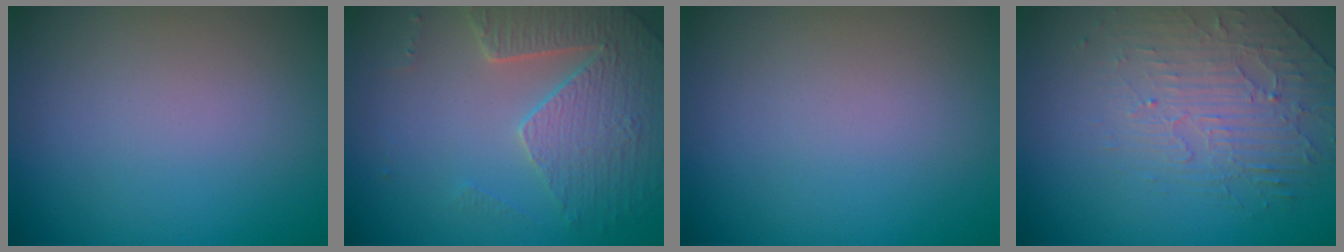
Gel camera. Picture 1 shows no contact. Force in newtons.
{"total": 4.1, "press": 4.0, "slide": 1.0}
{"total": 0.0}
{"total": 2.5, "press": 1.8, "slide": 1.6}